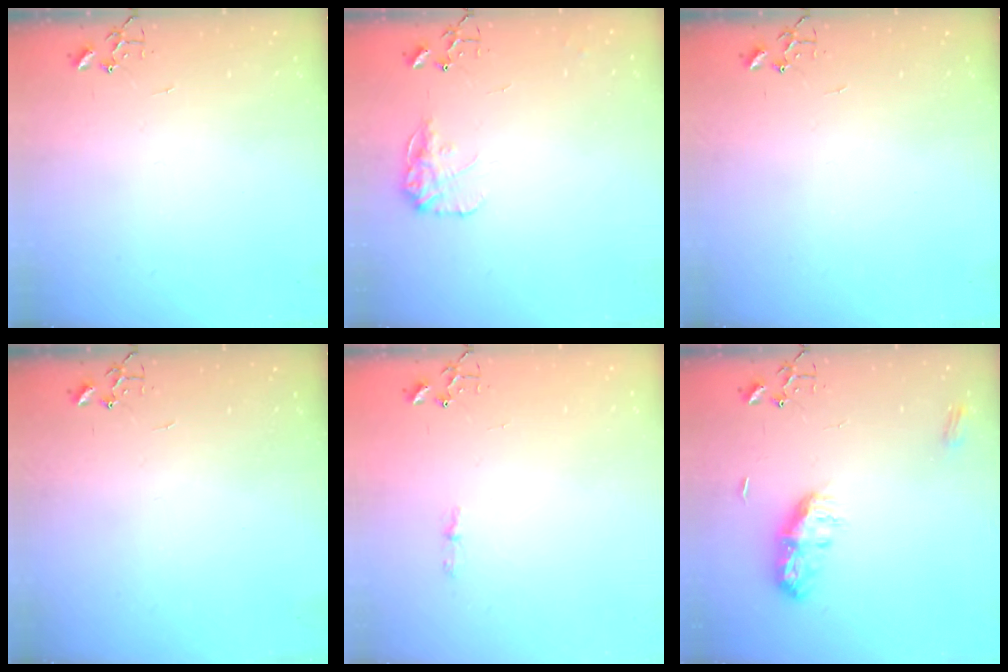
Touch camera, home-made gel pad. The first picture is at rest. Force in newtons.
{"total": 10.9, "press": 10.9, "slide": 0.4}
{"total": 0.0}
{"total": 0.0}
{"total": 3.7, "press": 3.7, "slide": 0.5}
{"total": 9.0, "press": 9.0, "slide": 0.1}